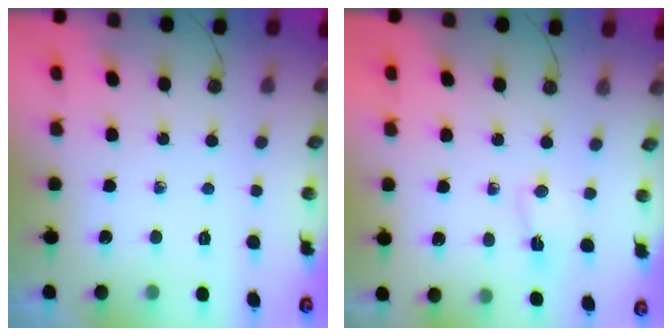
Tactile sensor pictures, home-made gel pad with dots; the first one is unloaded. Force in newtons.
{"total": 15.4, "press": 3.2, "slide": 15.1}